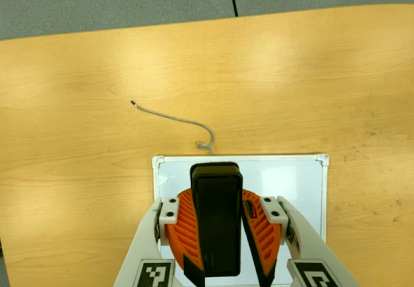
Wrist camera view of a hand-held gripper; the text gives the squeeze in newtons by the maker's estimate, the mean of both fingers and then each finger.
{"total": 11.2, "left": 10.2, "right": 12.2}